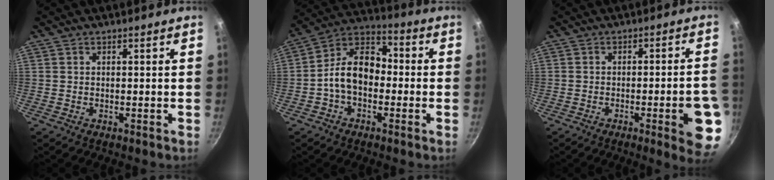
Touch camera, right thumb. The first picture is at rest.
{"total": 11.9, "force": [-1.9, 8.1, 8.5], "torque": [-0.111, 0.046, -0.055]}
{"total": 10.8, "force": [-3.6, 2.4, 9.9], "torque": [-0.096, 0.022, -0.041]}